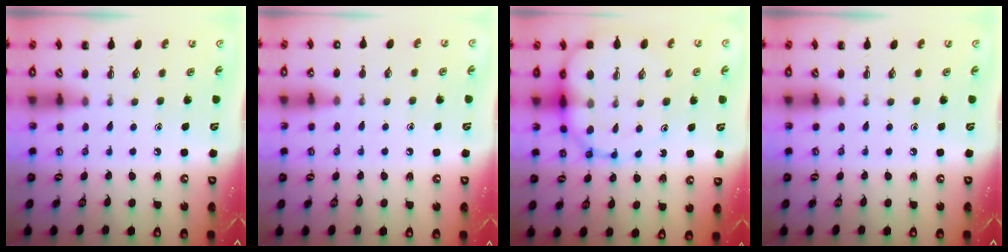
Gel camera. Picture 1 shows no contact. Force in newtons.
{"total": 6.0, "press": 5.8, "slide": 1.7}
{"total": 13.1, "press": 12.5, "slide": 3.7}
{"total": 0.0}